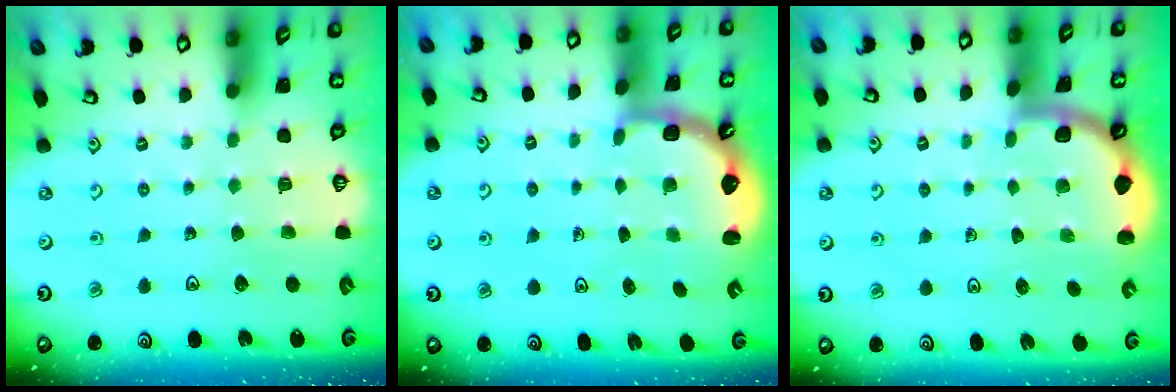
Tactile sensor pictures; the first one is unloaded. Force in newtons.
{"total": 2.6, "press": 2.2, "slide": 1.3}
{"total": 2.2, "press": 2.2, "slide": 0.1}